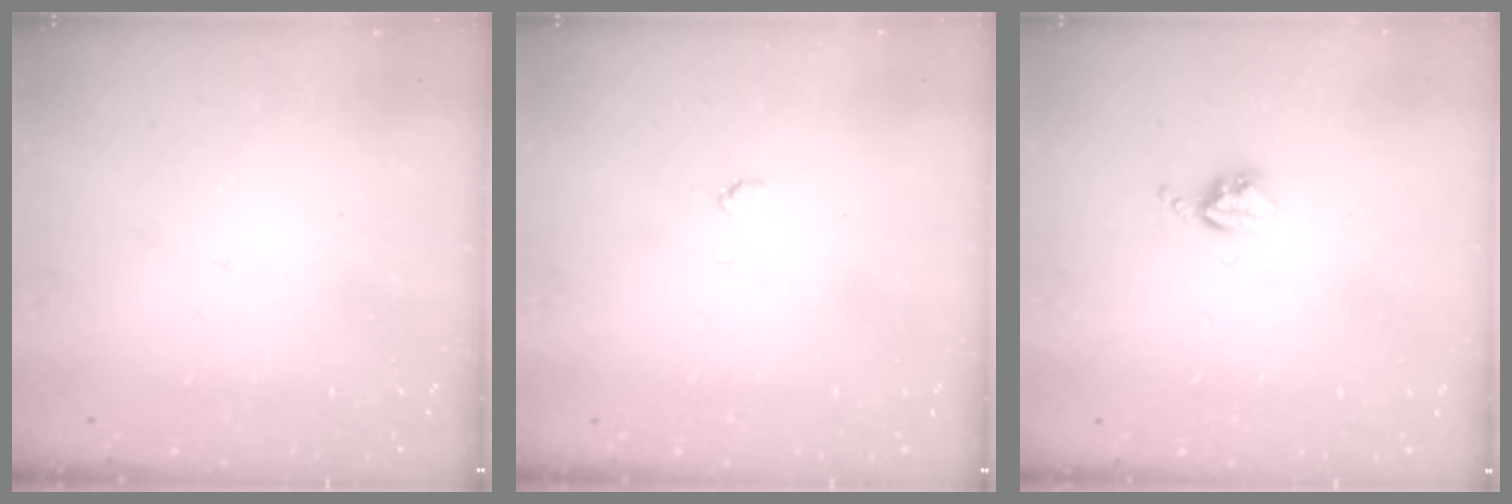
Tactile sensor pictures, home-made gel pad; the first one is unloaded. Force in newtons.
{"total": 3.1, "press": 3.1, "slide": 0.4}
{"total": 3.8, "press": 3.8, "slide": 0.5}